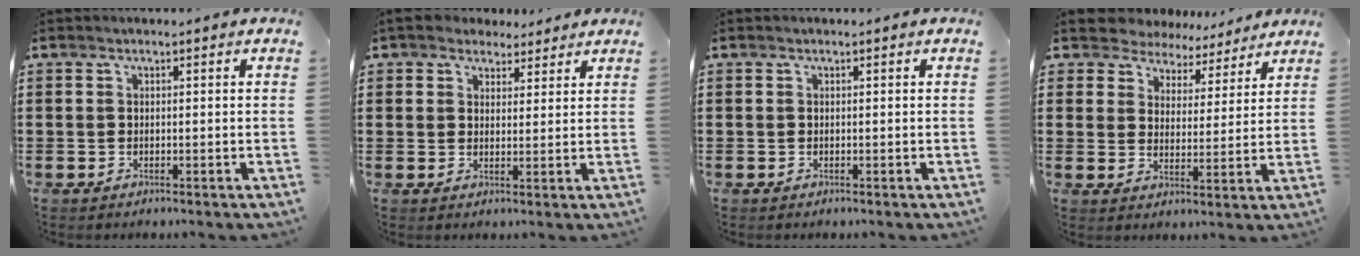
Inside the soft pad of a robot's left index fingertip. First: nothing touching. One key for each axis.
{"total": 4.2, "fx": 3.6, "fy": 1.9, "fz": 0.9, "tx": -0.030, "ty": 0.002, "tz": 0.069}
{"total": 0.0}
{"total": 5.7, "fx": 5.4, "fy": 1.6, "fz": -0.1, "tx": -0.031, "ty": -0.032, "tz": 0.096}